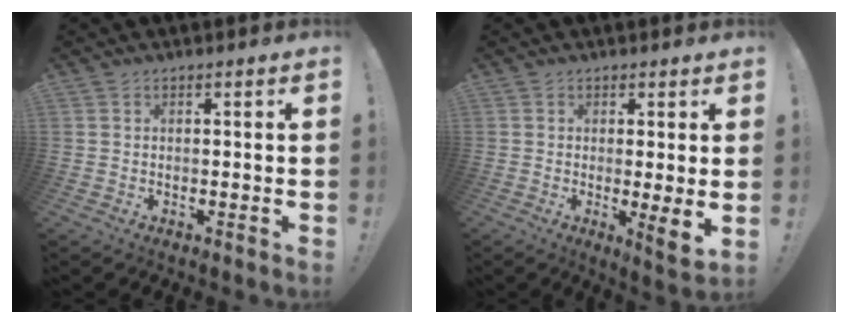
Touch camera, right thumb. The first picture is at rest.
{"total": 5.3, "force": [0.3, 0.3, 5.3], "torque": [-0.056, -0.023, 0.008]}